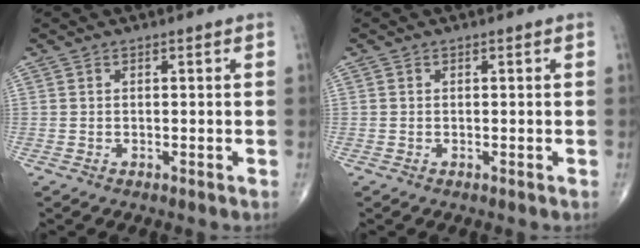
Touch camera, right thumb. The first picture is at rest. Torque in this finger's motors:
{"motor_torque": [-0.12, -0.11, -0.38, -0.20, 0.01]}